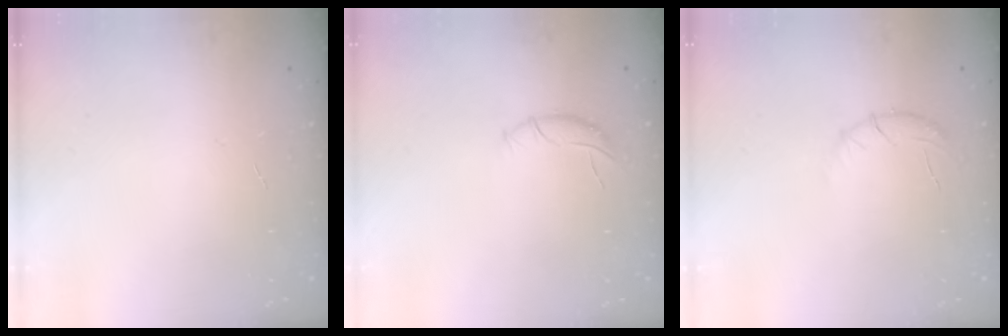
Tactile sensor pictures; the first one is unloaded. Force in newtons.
{"total": 6.8, "press": 6.7, "slide": 1.2}
{"total": 6.1, "press": 5.7, "slide": 2.2}